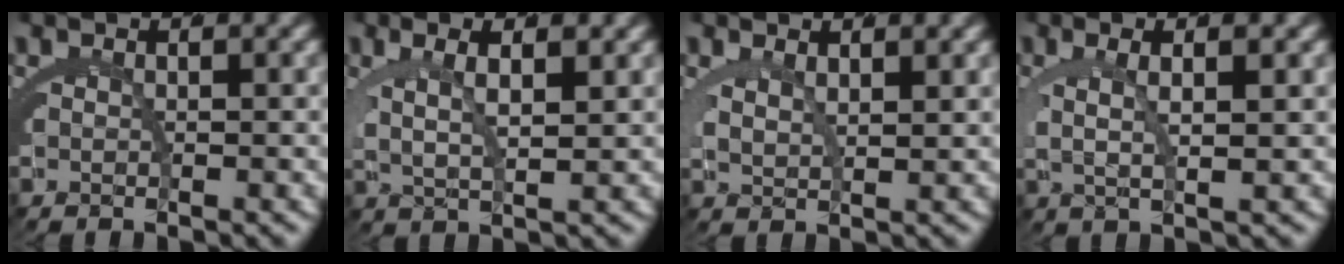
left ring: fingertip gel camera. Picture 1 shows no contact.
{"total": 4.6, "force": [0.8, 2.7, 3.6], "torque": [-0.064, 0.008, 0.010]}
{"total": 1.9, "force": [0.9, 1.4, 0.9], "torque": [-0.020, -0.003, 0.016]}
{"total": 4.3, "force": [0.5, 2.2, 3.6], "torque": [-0.064, 0.011, 0.002]}